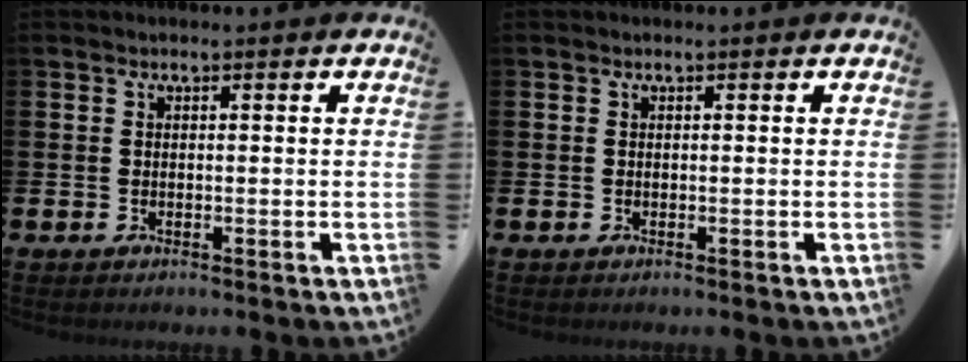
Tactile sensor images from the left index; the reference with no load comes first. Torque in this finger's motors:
{"motor_torque": [-0.03, 0.03, 0.00, 0.00]}